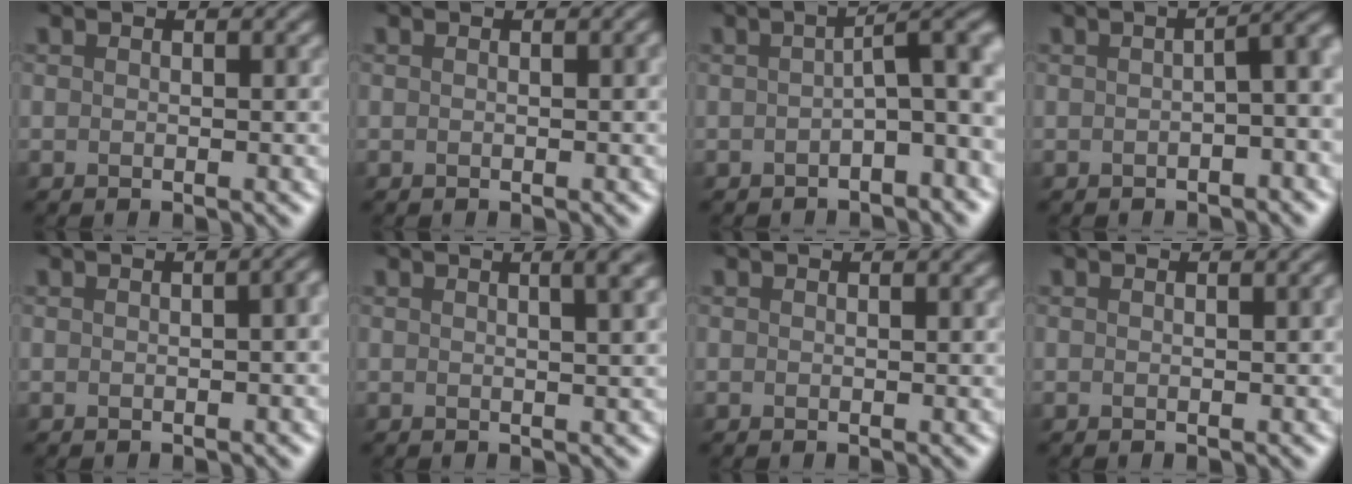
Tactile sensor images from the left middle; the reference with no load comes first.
{"total": 0.6, "force": [-0.2, 0.2, 0.5], "torque": [-0.001, 0.005, -0.006]}
{"total": 4.4, "force": [-1.3, 1.2, 4.0], "torque": [-0.047, 0.013, -0.027]}
{"total": 4.1, "force": [-1.4, 1.6, 3.5], "torque": [-0.027, 0.005, -0.017]}
{"total": 4.4, "force": [-1.0, 2.4, 3.5], "torque": [-0.014, 0.012, -0.028]}
{"total": 2.7, "force": [0.9, 0.9, 2.4], "torque": [-0.009, 0.011, -0.004]}
{"total": 0.0}
{"total": 0.9, "force": [-0.3, 0.4, 0.8], "torque": [0.001, 0.008, -0.009]}